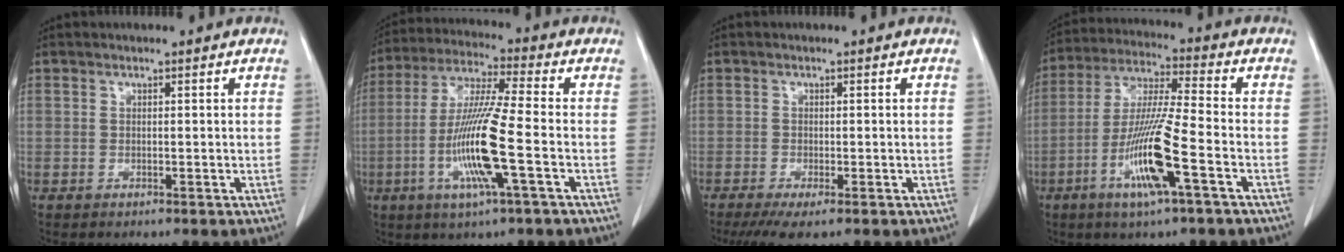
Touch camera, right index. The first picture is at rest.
{"total": 13.3, "force": [-3.5, 0.1, 12.8], "torque": [-0.264, -0.012, -0.074]}
{"total": 3.8, "force": [-2.7, 0.5, 2.7], "torque": [-0.043, -0.011, -0.042]}
{"total": 12.9, "force": [-4.9, 0.1, 11.9], "torque": [-0.240, -0.012, -0.097]}